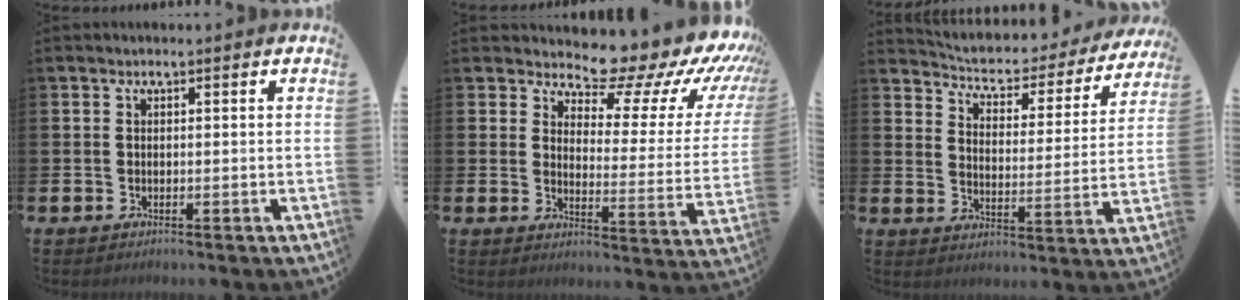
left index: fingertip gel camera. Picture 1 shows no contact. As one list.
[{"total": 9.5, "force": [8.6, 2.9, 2.8], "torque": [-0.054, -0.081, 0.136]}, {"total": 4.6, "force": [4.3, 1.4, 1.0], "torque": [-0.050, -0.036, 0.066]}]